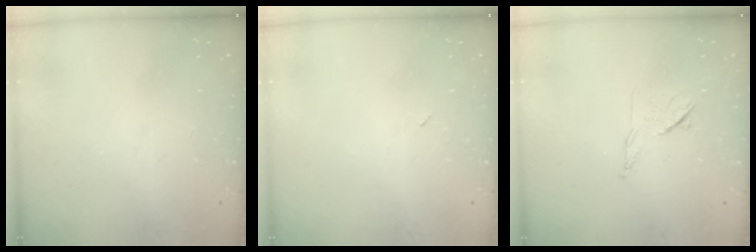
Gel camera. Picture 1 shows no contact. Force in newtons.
{"total": 2.1, "press": 1.9, "slide": 1.0}
{"total": 7.1, "press": 7.0, "slide": 1.2}